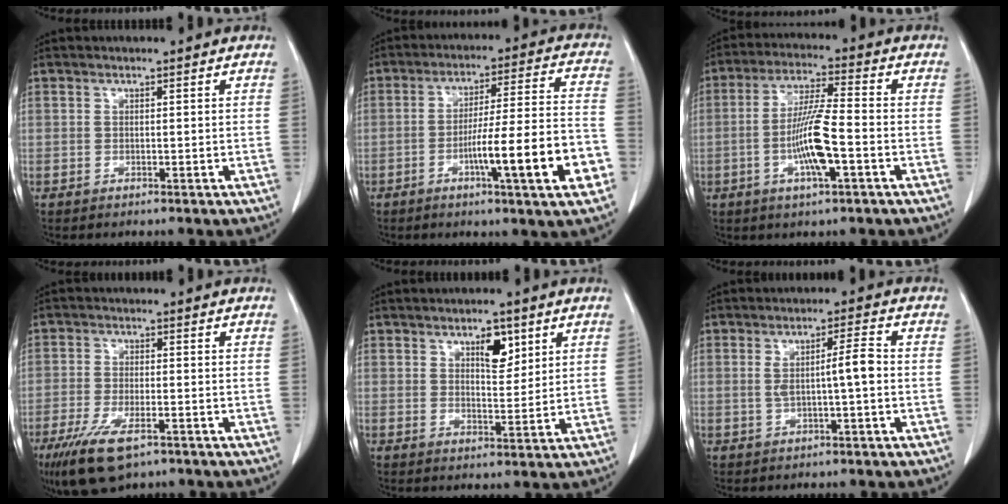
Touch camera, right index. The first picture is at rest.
{"total": 14.9, "force": [-5.3, 0.3, 13.9], "torque": [-0.221, 0.000, -0.080]}
{"total": 9.6, "force": [-2.6, 0.9, 9.2], "torque": [-0.179, -0.002, -0.051]}
{"total": 9.5, "force": [-5.9, 2.9, 6.9], "torque": [-0.128, -0.020, -0.098]}
{"total": 4.7, "force": [2.5, 1.9, 3.5], "torque": [-0.054, -0.003, 0.042]}
{"total": 4.6, "force": [-0.2, 0.1, 4.6], "torque": [-0.081, 0.008, 0.000]}